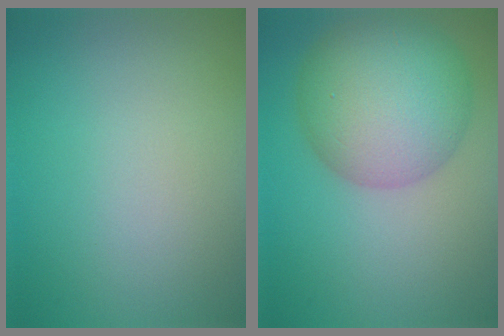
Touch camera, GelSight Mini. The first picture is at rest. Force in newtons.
{"total": 9.8, "press": 9.8, "slide": 0.2}